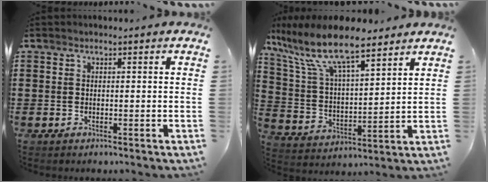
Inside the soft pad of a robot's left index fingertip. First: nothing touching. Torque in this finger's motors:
{"motor_torque": [2.14, 0.00, 0.44, 0.21]}